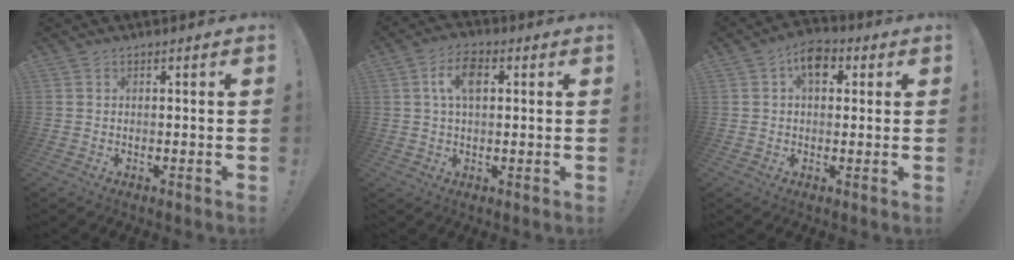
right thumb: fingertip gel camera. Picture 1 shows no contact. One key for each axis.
{"total": 7.9, "fx": 2.0, "fy": 4.5, "fz": 6.1, "tx": -0.095, "ty": 0.006, "tz": 0.035}
{"total": 7.4, "fx": 2.7, "fy": 4.7, "fz": 5.0, "tx": -0.070, "ty": 0.000, "tz": 0.048}